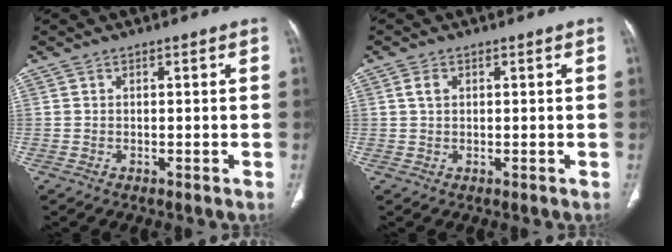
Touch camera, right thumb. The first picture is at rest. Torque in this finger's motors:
{"motor_torque": [0.10, 0.06, 0.26, -0.09, 0.04]}